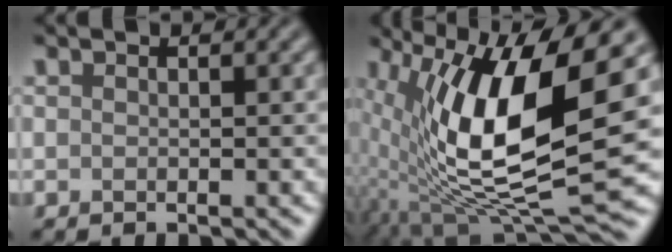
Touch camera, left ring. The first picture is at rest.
{"total": 13.6, "force": [2.1, 4.5, 12.7], "torque": [-0.236, -0.018, 0.038]}